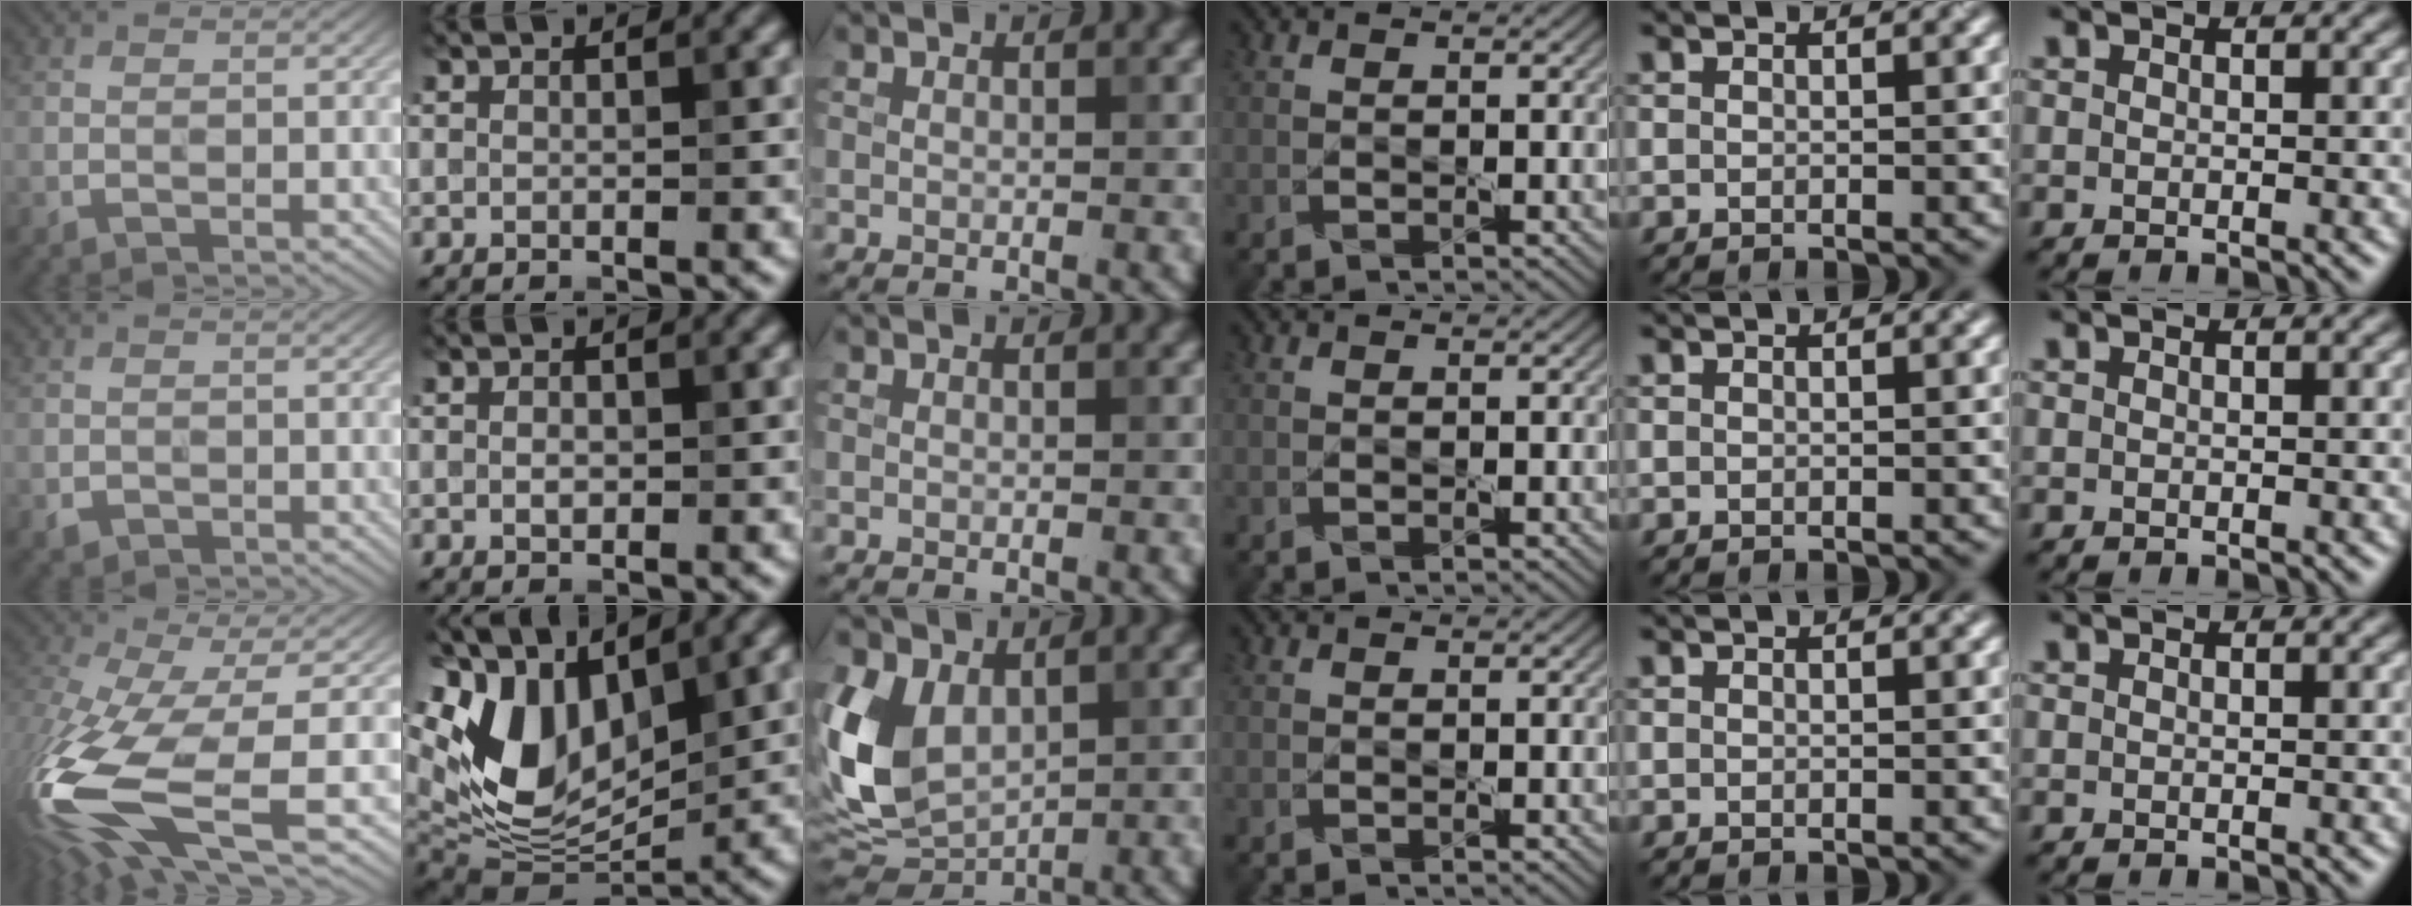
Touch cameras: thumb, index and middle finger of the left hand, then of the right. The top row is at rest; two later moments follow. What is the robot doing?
{"motion": "lift_and_place", "object": "knife"}